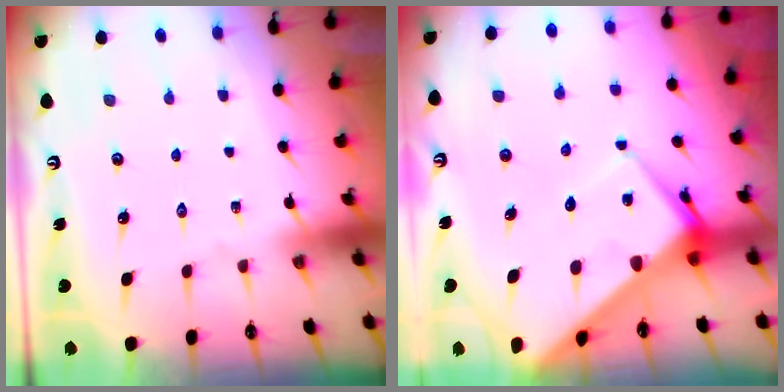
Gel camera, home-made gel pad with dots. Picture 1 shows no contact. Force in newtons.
{"total": 7.7, "press": 7.7, "slide": 0.6}